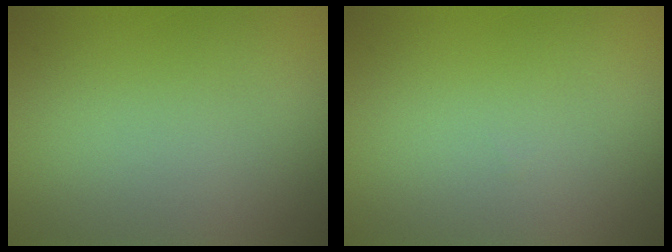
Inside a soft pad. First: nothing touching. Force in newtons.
{"total": 0.0}